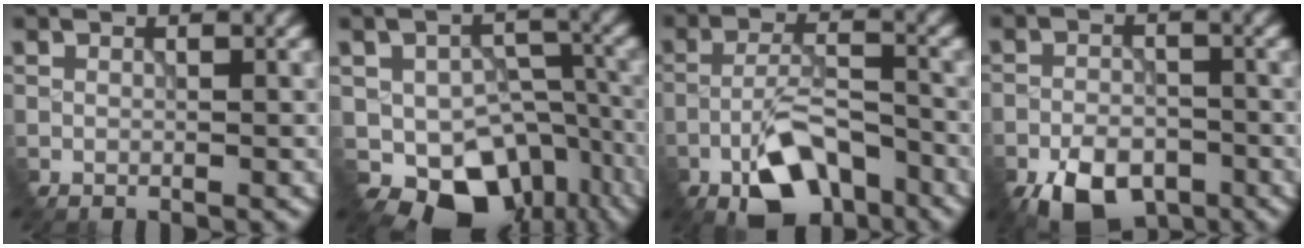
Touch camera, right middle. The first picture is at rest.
{"total": 9.3, "force": [-4.4, 6.2, 5.3], "torque": [-0.075, -0.028, -0.051]}
{"total": 6.9, "force": [-4.7, 2.6, 4.4], "torque": [-0.069, 0.004, -0.089]}
{"total": 6.3, "force": [-4.3, 3.4, 3.2], "torque": [-0.054, -0.015, -0.071]}